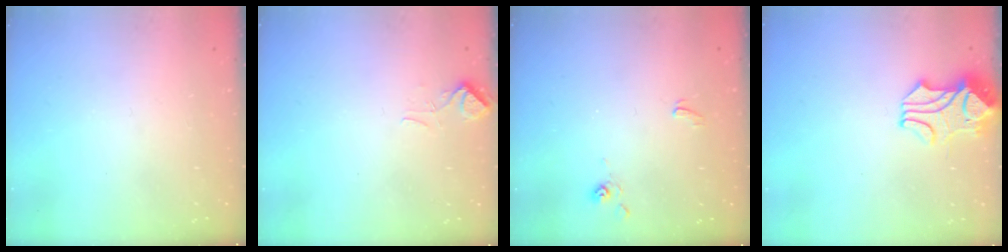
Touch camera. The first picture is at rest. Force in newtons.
{"total": 2.6, "press": 2.5, "slide": 0.7}
{"total": 3.1, "press": 3.1, "slide": 0.3}
{"total": 2.3, "press": 2.0, "slide": 1.1}